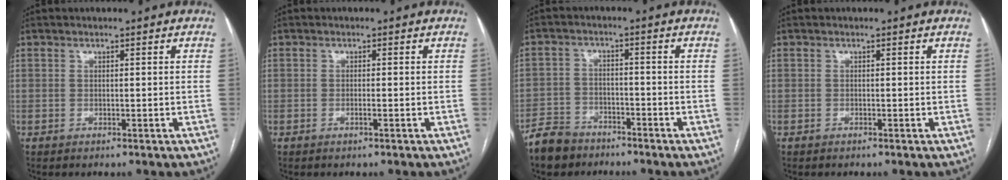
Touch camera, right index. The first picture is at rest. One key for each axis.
{"total": 0.9, "fx": -0.4, "fy": -0.1, "fz": 0.8, "tx": -0.016, "ty": 0.000, "tz": -0.007}
{"total": 6.2, "fx": -5.1, "fy": 3.3, "fz": 1.3, "tx": -0.033, "ty": -0.002, "tz": -0.098}
{"total": 0.0}